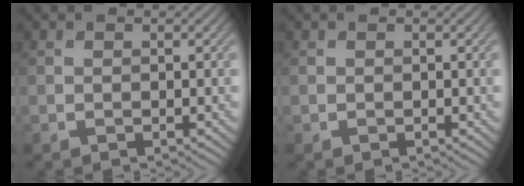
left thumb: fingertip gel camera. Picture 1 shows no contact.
{"total": 0.0}